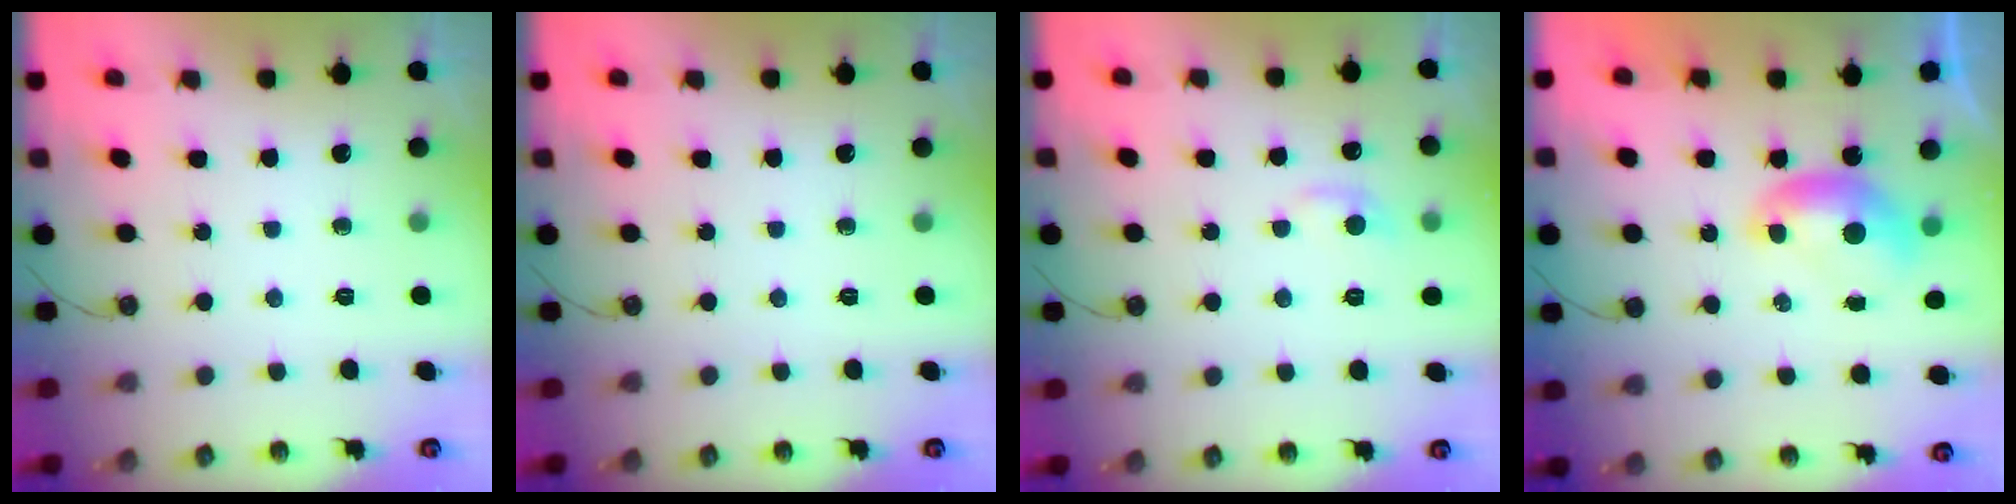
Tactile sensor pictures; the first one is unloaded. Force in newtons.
{"total": 0.0}
{"total": 1.0, "press": 0.9, "slide": 0.5}
{"total": 0.0}